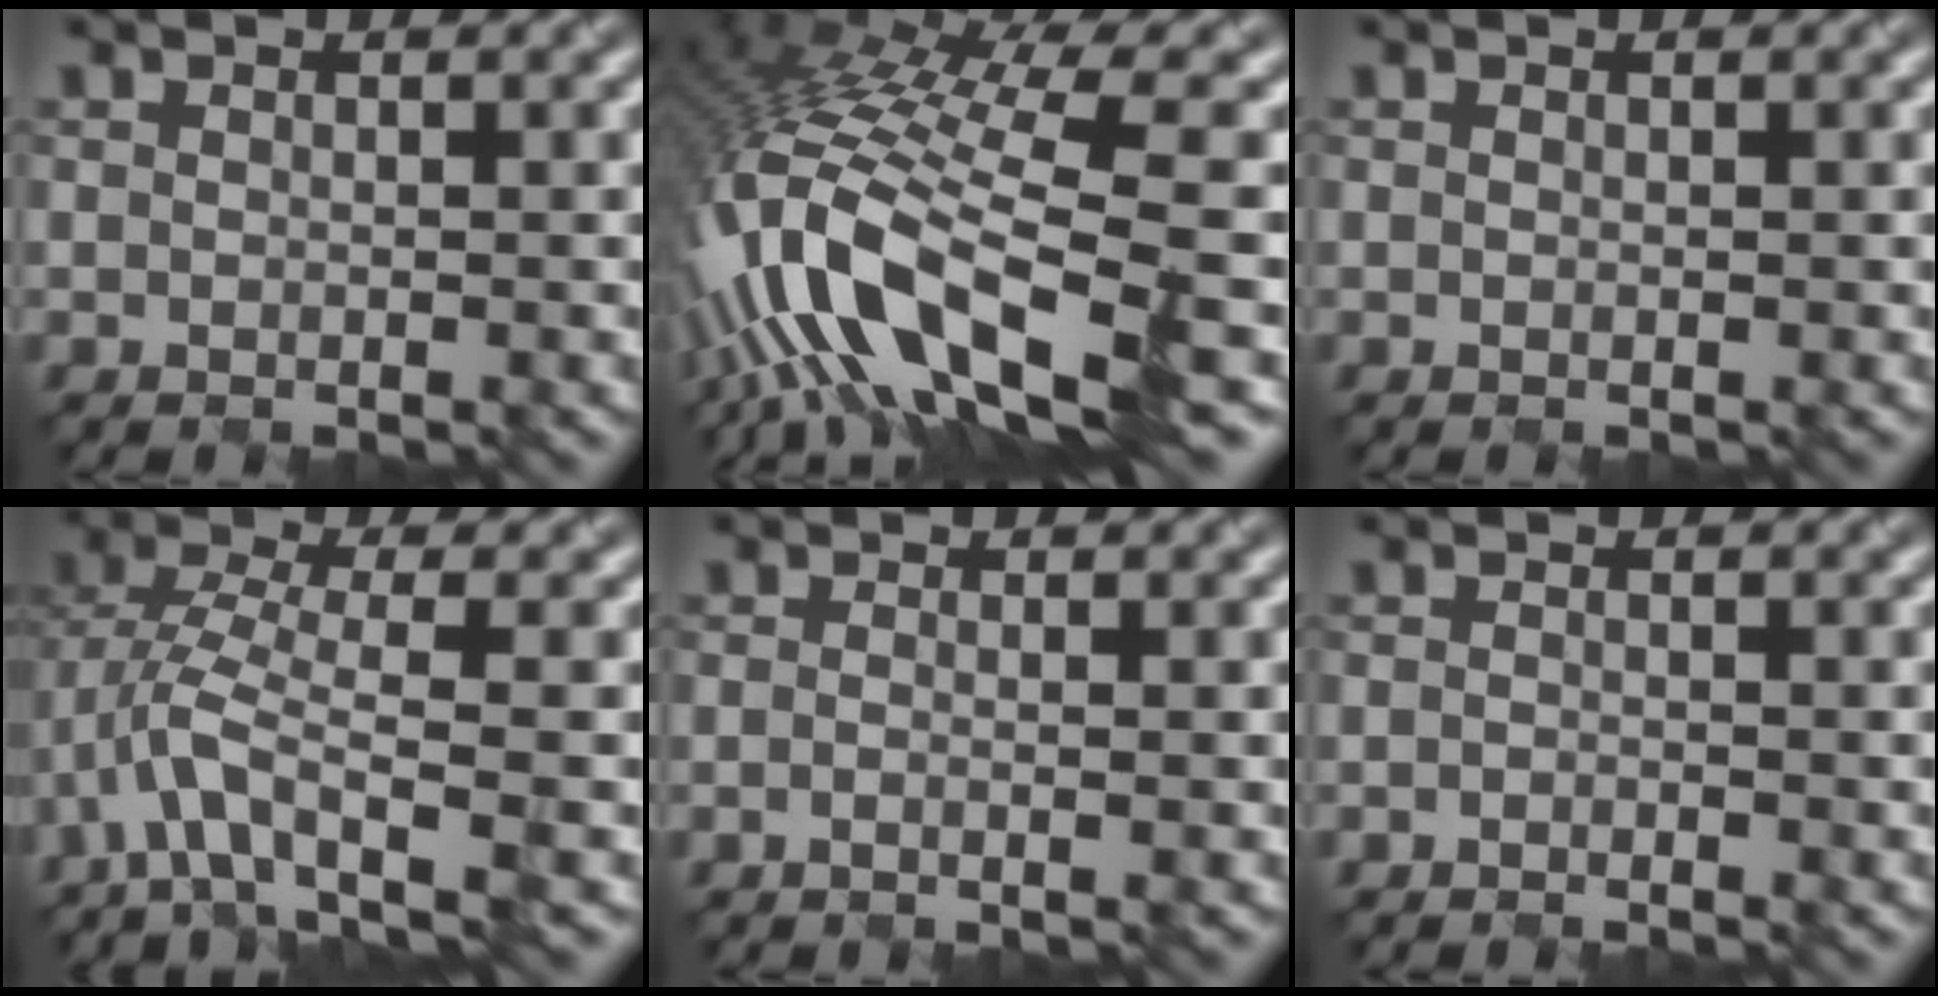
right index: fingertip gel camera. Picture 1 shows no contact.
{"total": 13.6, "force": [-5.5, 3.9, 11.8], "torque": [-0.252, -0.002, -0.089]}
{"total": 0.0}
{"total": 4.6, "force": [-2.3, 1.5, 3.7], "torque": [-0.072, 0.001, -0.052]}
{"total": 1.0, "force": [-0.5, 0.4, 0.8], "torque": [-0.002, -0.008, -0.021]}
{"total": 1.0, "force": [-1.0, -0.1, 0.0], "torque": [0.003, -0.002, -0.020]}